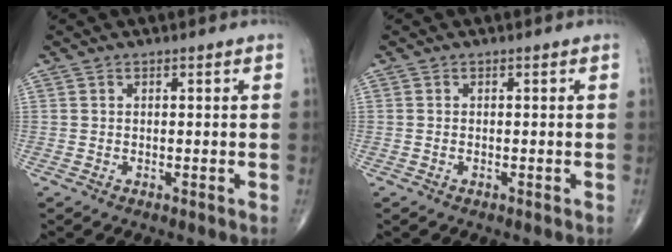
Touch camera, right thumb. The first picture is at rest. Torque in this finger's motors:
{"motor_torque": [-0.25, 0.02, -0.07, 0.08, -0.04]}